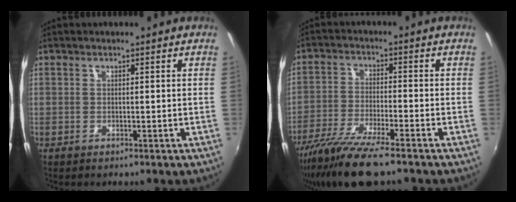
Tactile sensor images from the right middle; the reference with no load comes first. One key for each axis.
{"total": 12.5, "fx": -9.8, "fy": 1.4, "fz": 7.7, "tx": -0.168, "ty": -0.038, "tz": -0.182}